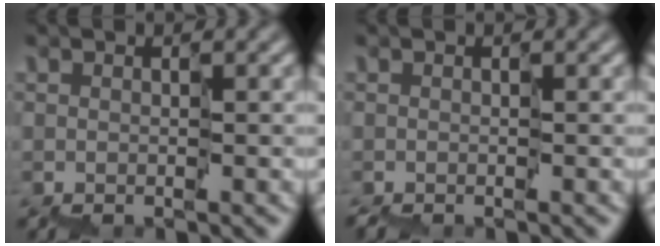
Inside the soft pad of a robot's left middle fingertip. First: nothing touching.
{"total": 1.0, "force": [-1.0, 0.2, 0.2], "torque": [-0.003, -0.003, -0.017]}